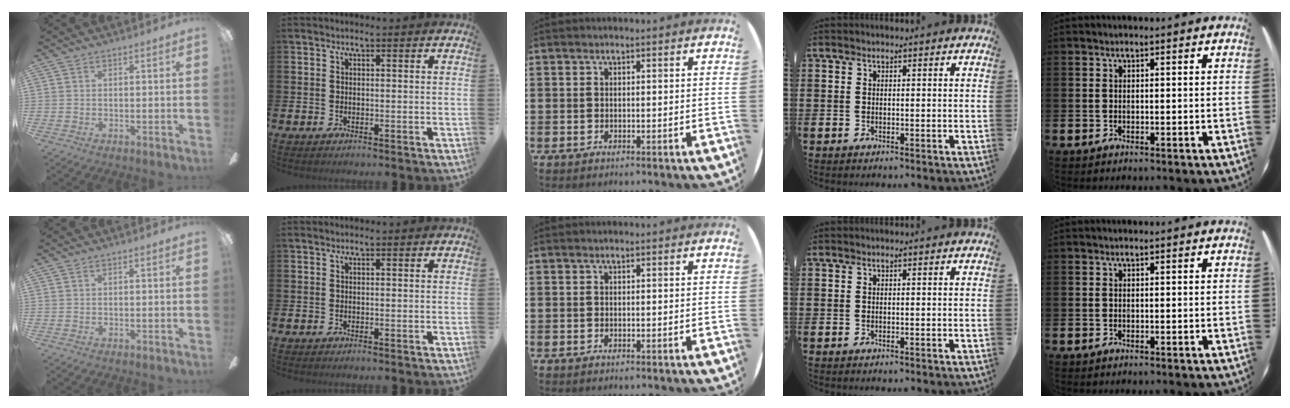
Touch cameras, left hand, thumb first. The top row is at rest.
{}